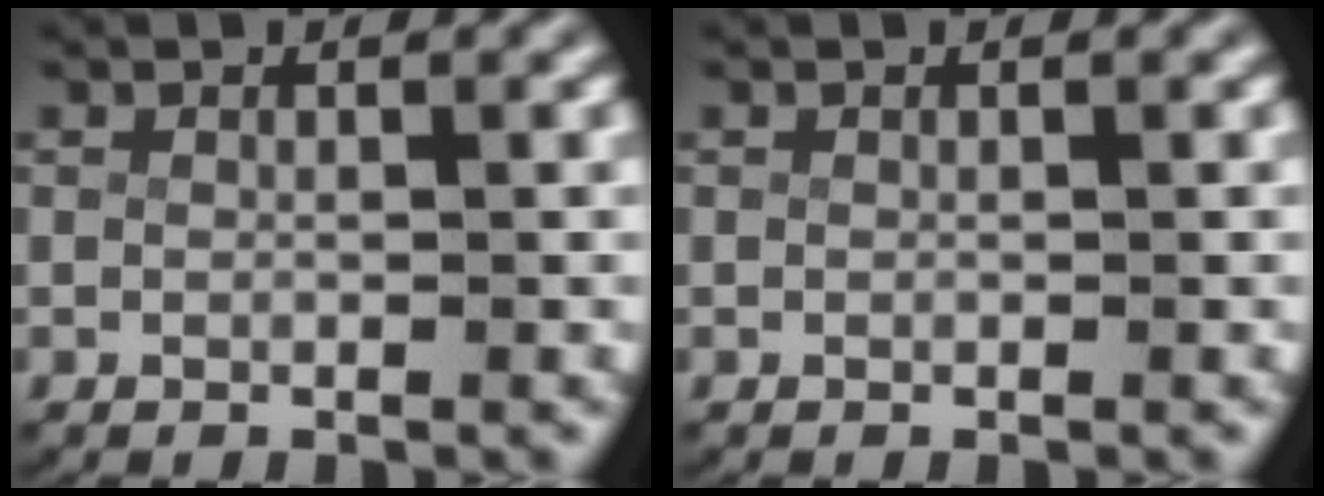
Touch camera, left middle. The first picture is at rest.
{"total": 0.0}